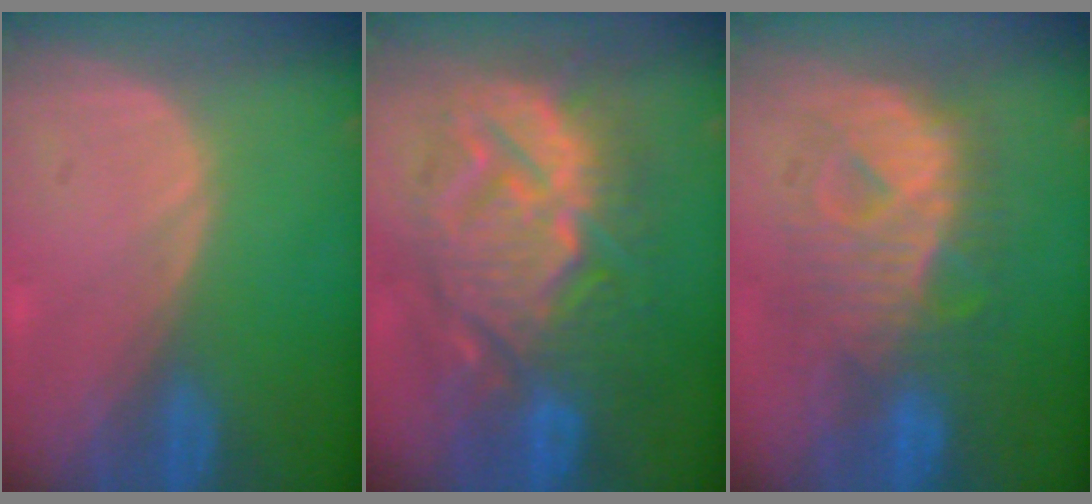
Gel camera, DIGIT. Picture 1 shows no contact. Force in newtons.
{"total": 14.0, "press": 13.9, "slide": 1.4}
{"total": 9.8, "press": 9.8, "slide": 0.6}